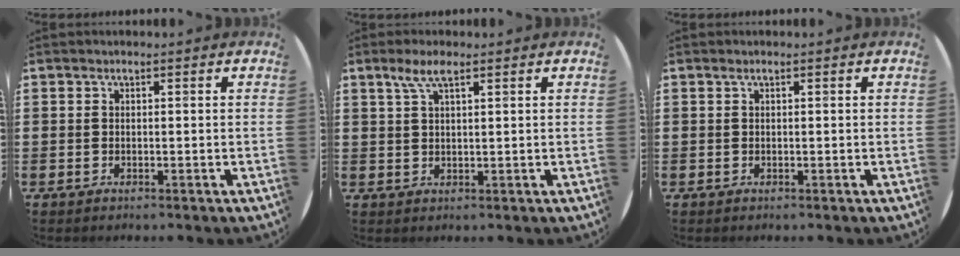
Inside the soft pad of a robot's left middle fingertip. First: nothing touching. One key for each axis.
{"total": 3.6, "fx": 2.3, "fy": 0.9, "fz": 2.6, "tx": -0.056, "ty": 0.008, "tz": 0.038}
{"total": 0.0}